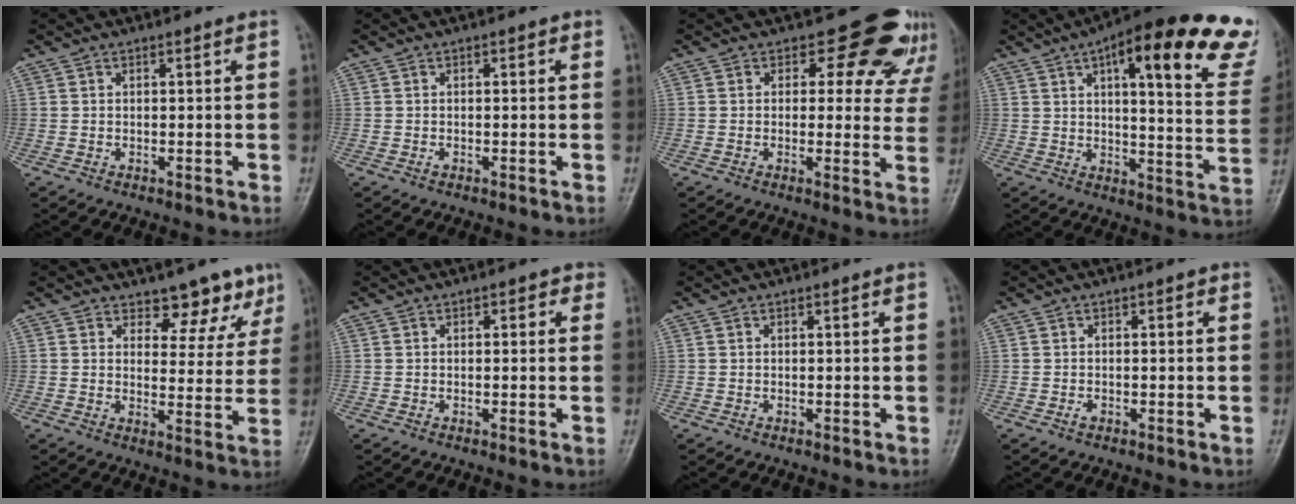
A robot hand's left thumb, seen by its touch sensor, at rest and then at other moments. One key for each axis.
{"total": 0.8, "fx": -0.2, "fy": 0.6, "fz": 0.6, "tx": -0.004, "ty": 0.003, "tz": -0.006}
{"total": 10.1, "fx": 7.6, "fy": 6.0, "fz": 2.8, "tx": 0.023, "ty": -0.037, "tz": 0.062}
{"total": 27.0, "fx": 15.8, "fy": 7.7, "fz": 20.5, "tx": -0.240, "ty": -0.033, "tz": 0.191}
{"total": 7.4, "fx": 5.8, "fy": 4.0, "fz": 2.2, "tx": 0.011, "ty": -0.041, "tz": 0.068}
{"total": 1.8, "fx": 0.6, "fy": 1.3, "fz": 1.2, "tx": 0.009, "ty": 0.004, "tz": -0.002}
{"total": 0.0}
{"total": 1.2, "fx": -0.4, "fy": 0.8, "fz": 0.8, "tx": -0.010, "ty": 0.003, "tz": -0.009}